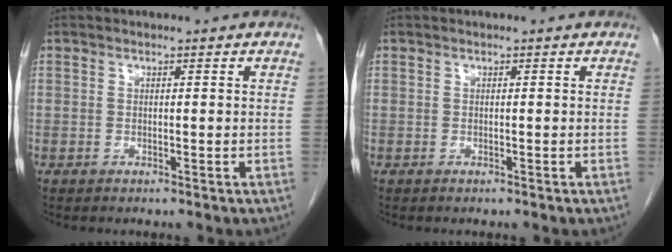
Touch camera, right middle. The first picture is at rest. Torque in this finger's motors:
{"motor_torque": [0.16, 0.03, 0.01, 0.01]}